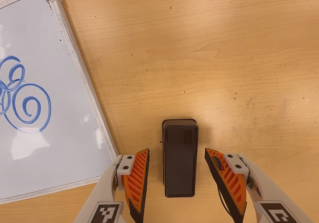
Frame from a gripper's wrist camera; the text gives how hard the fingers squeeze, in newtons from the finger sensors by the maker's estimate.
{"total": 0.0}